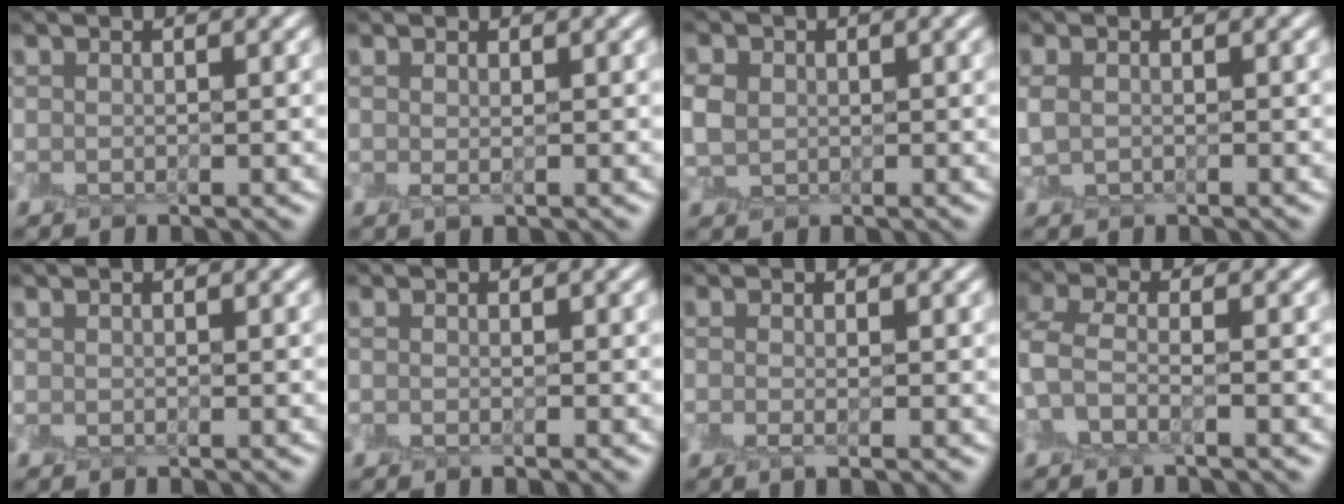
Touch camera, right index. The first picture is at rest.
{"total": 0.8, "force": [0.2, 0.2, 0.7], "torque": [-0.015, -0.004, 0.007]}
{"total": 2.7, "force": [0.3, 2.3, 1.3], "torque": [-0.032, 0.006, 0.004]}
{"total": 0.9, "force": [0.2, 0.6, 0.6], "torque": [-0.017, 0.002, 0.007]}
{"total": 0.0}
{"total": 0.6, "force": [-0.2, 0.1, 0.5], "torque": [-0.010, -0.001, -0.006]}
{"total": 1.4, "force": [-0.2, 0.4, 1.3], "torque": [-0.021, -0.003, -0.005]}
{"total": 2.1, "force": [-0.4, 1.0, 1.8], "torque": [-0.049, 0.008, -0.014]}